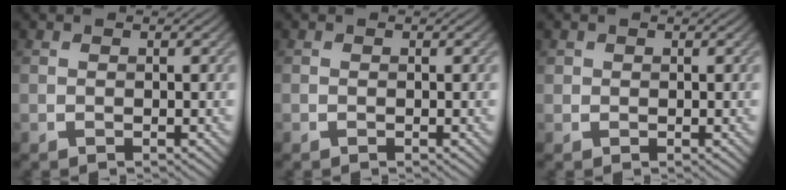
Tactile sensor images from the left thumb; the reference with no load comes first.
{"total": 0.0}
{"total": 0.7, "force": [0.4, 0.6, 0.0], "torque": [-0.001, -0.002, 0.009]}